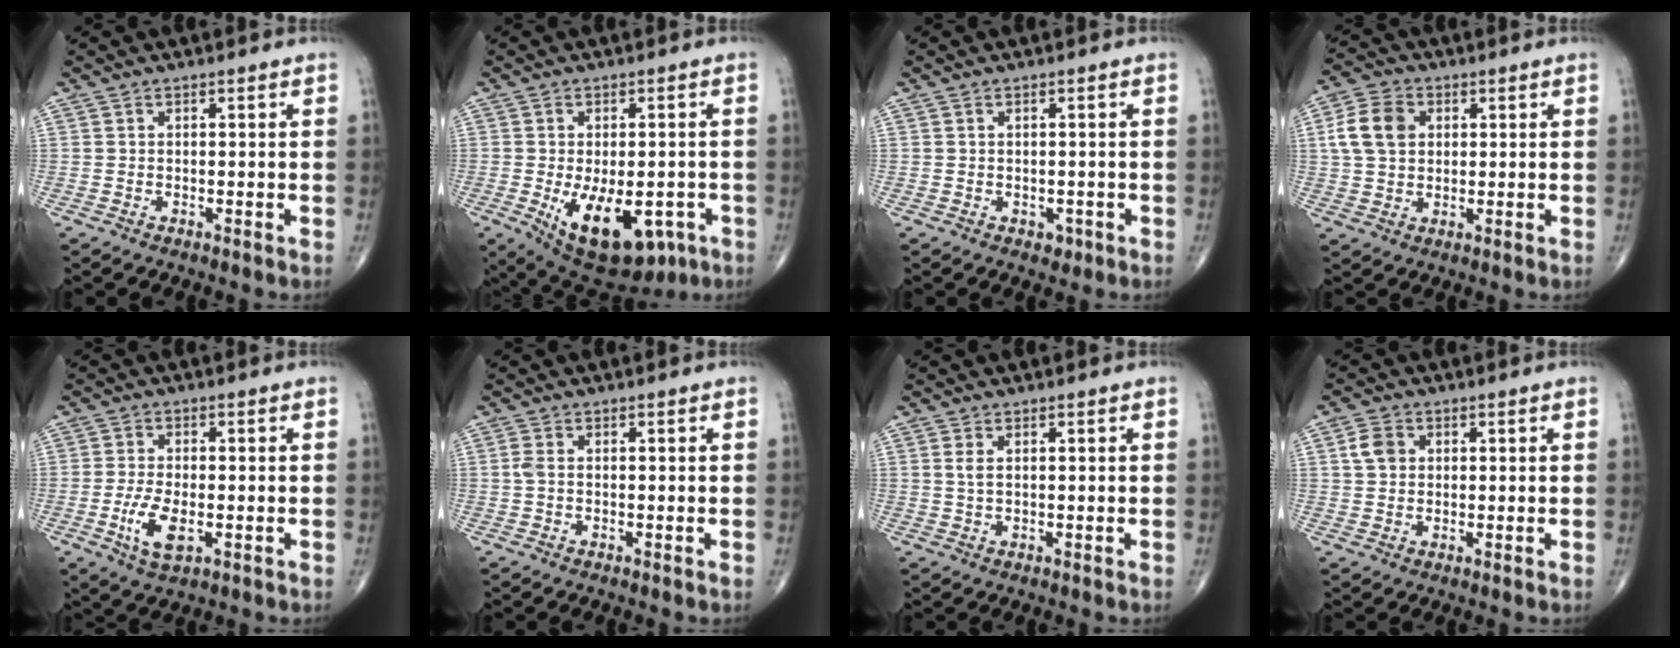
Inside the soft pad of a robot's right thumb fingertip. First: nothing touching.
{"total": 15.7, "force": [-5.5, 8.3, 12.1], "torque": [-0.172, -0.005, -0.060]}
{"total": 1.3, "force": [-0.4, 1.0, 0.7], "torque": [-0.002, 0.001, -0.003]}
{"total": 8.7, "force": [1.9, 6.4, 5.6], "torque": [-0.097, 0.007, 0.033]}
{"total": 6.3, "force": [-1.7, 2.8, 5.4], "torque": [-0.108, -0.003, -0.029]}
{"total": 1.3, "force": [0.0, 0.6, 1.2], "torque": [-0.029, -0.002, -0.001]}
{"total": 1.6, "force": [0.5, 0.6, 1.3], "torque": [-0.031, 0.002, 0.016]}
{"total": 3.9, "force": [1.0, 3.1, 2.1], "torque": [-0.035, 0.003, 0.016]}